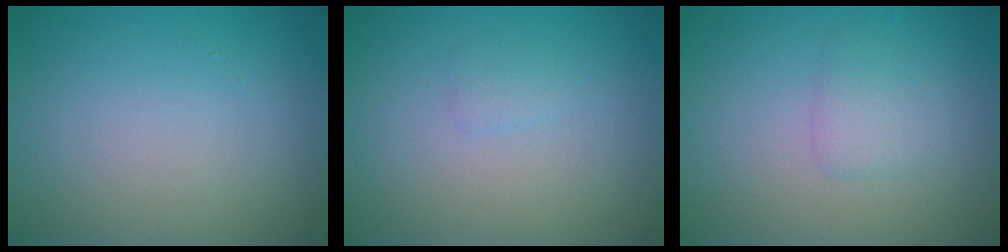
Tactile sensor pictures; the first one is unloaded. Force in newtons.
{"total": 0.7, "press": 0.7, "slide": 0.1}
{"total": 1.7, "press": 1.7, "slide": 0.0}